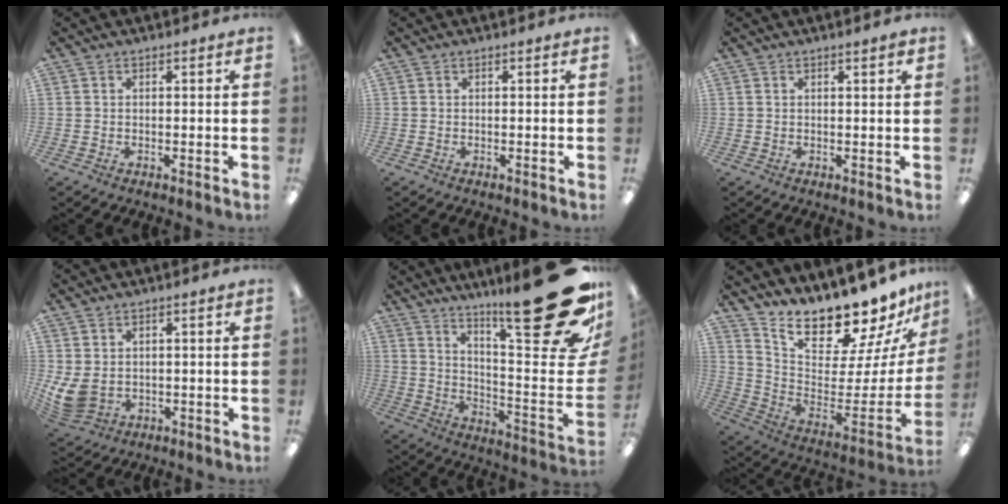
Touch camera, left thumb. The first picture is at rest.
{"total": 0.0}
{"total": 1.2, "force": [0.9, 0.1, 0.8], "torque": [-0.018, 0.001, 0.015]}
{"total": 6.4, "force": [1.1, 4.7, 4.2], "torque": [-0.093, -0.011, 0.025]}
{"total": 28.1, "force": [17.7, 5.3, 21.2], "torque": [-0.282, -0.130, 0.288]}
{"total": 16.3, "force": [15.0, 4.0, 4.9], "torque": [-0.075, -0.146, 0.256]}